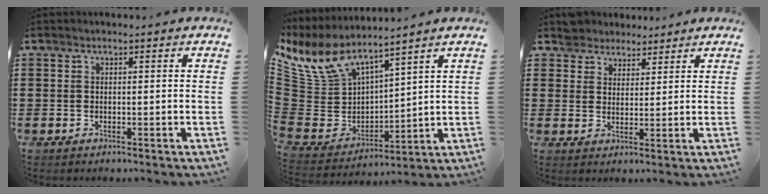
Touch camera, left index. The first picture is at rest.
{"total": 8.9, "force": [7.0, 4.6, 3.1], "torque": [-0.115, -0.053, 0.128]}
{"total": 3.7, "force": [2.9, 2.2, -0.6], "torque": [-0.007, 0.005, 0.057]}